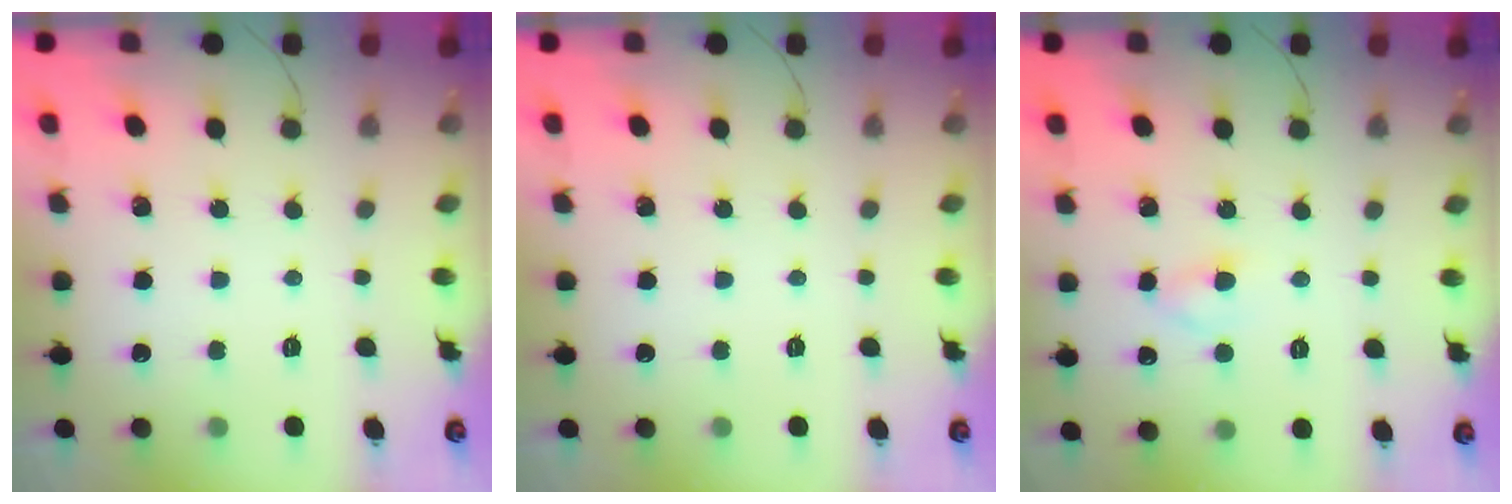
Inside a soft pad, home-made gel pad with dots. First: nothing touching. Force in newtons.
{"total": 0.0}
{"total": 2.8, "press": 2.6, "slide": 1.1}